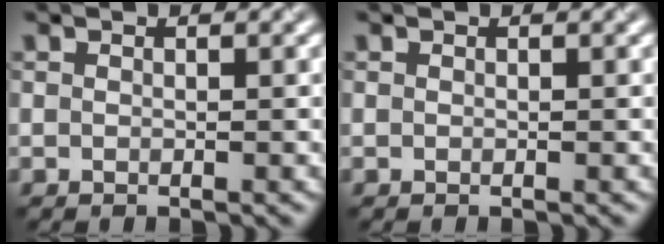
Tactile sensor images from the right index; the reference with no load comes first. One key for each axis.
{"total": 0.0}